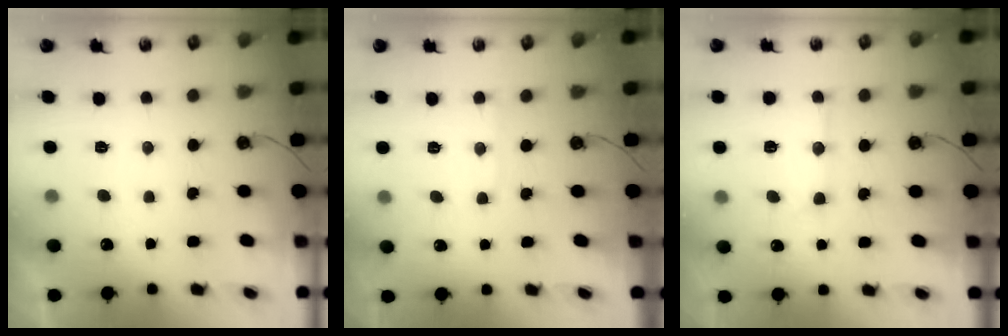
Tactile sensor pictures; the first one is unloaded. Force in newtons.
{"total": 2.5, "press": 2.5, "slide": 0.4}
{"total": 12.0, "press": 11.9, "slide": 1.0}